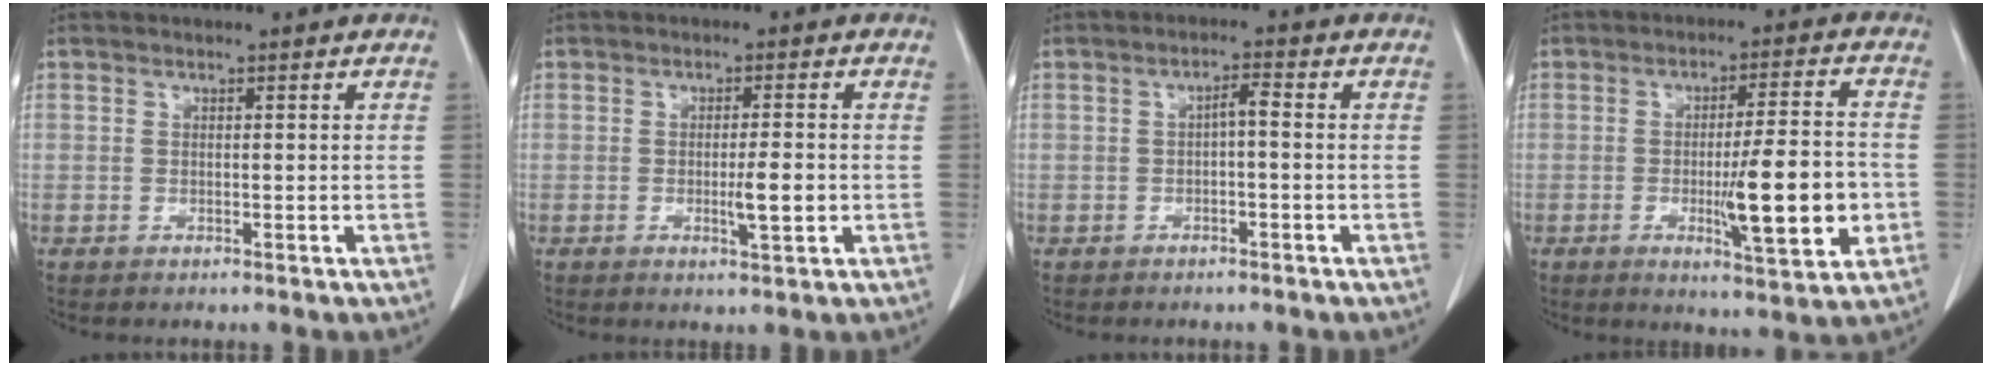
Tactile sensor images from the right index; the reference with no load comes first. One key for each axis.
{"total": 3.7, "fx": -0.7, "fy": 0.3, "fz": 3.6, "tx": -0.057, "ty": -0.002, "tz": -0.010}
{"total": 2.1, "fx": -0.3, "fy": 0.4, "fz": 2.0, "tx": -0.035, "ty": 0.007, "tz": -0.006}
{"total": 11.9, "fx": -2.7, "fy": 1.2, "fz": 11.5, "tx": -0.168, "ty": -0.008, "tz": -0.039}